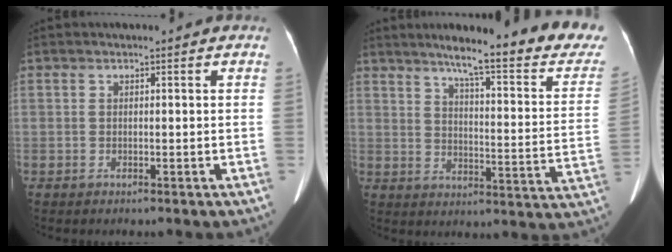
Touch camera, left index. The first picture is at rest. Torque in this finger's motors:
{"motor_torque": [0.91, -1.23, 0.77, 0.11]}